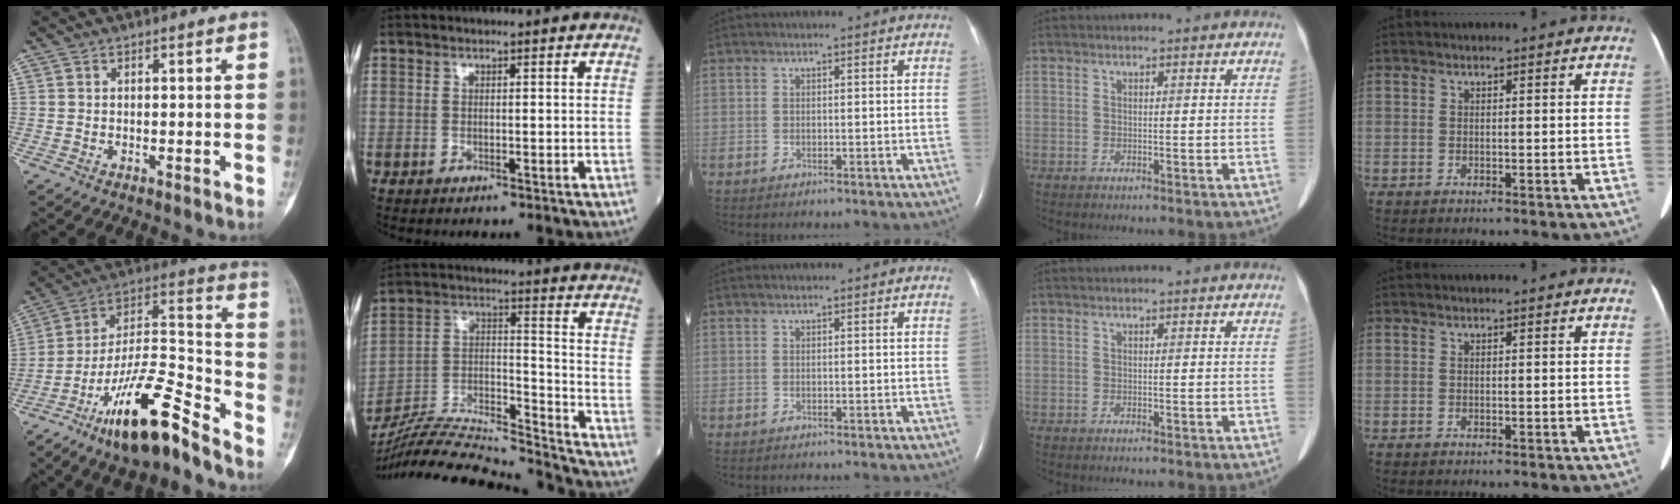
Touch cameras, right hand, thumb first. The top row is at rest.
{"thumb": {"total": 19.1, "force": [-13.2, 4.4, 13.1], "torque": [-0.228, 0.092, -0.234]}, "index": {"total": 20.8, "force": [-19.8, 0.2, 6.2], "torque": [-0.136, 0.008, -0.333]}}